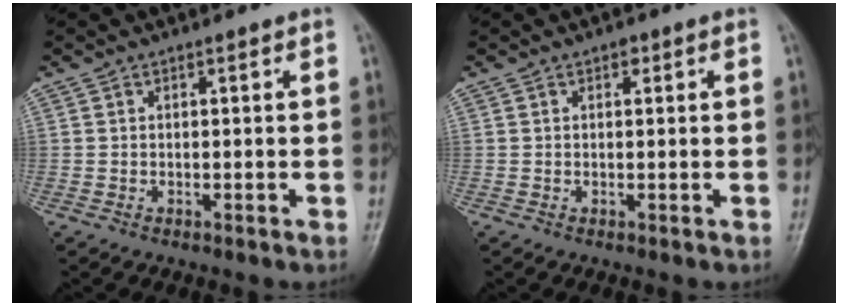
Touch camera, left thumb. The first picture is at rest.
{"total": 1.1, "force": [0.5, 0.7, 0.6], "torque": [0.000, 0.000, 0.004]}